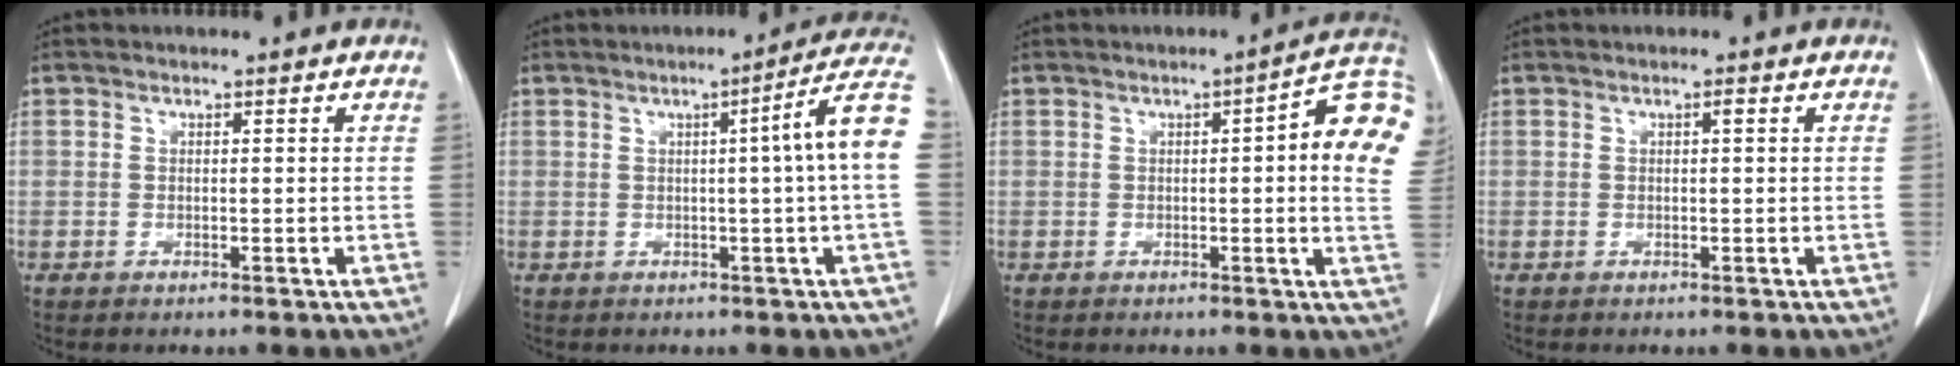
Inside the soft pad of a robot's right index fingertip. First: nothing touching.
{"total": 8.5, "force": [0.3, -1.6, 8.3], "torque": [-0.100, 0.012, 0.001]}
{"total": 10.9, "force": [2.1, 1.2, 10.6], "torque": [-0.119, 0.012, 0.011]}
{"total": 0.6, "force": [0.1, 0.1, 0.6], "torque": [-0.011, 0.001, 0.002]}